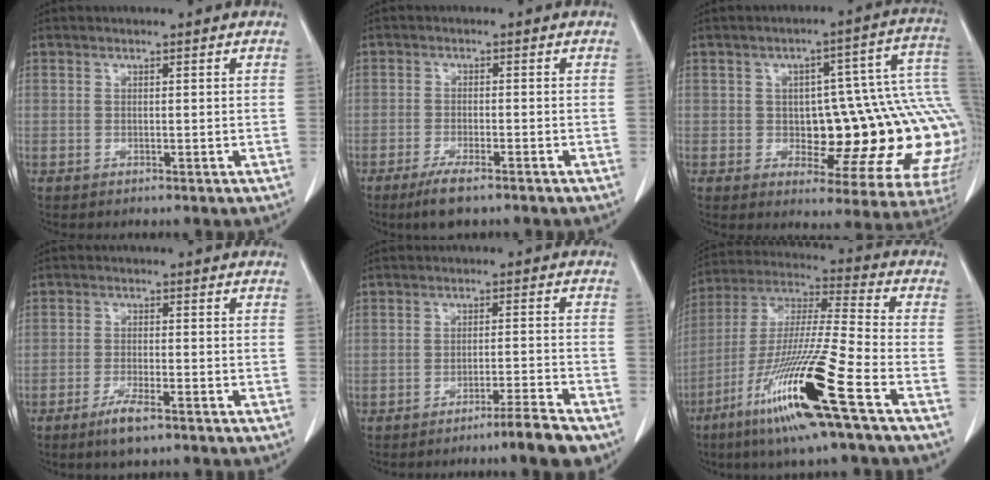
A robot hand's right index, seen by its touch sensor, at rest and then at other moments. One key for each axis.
{"total": 4.6, "fx": -3.3, "fy": 0.8, "fz": 3.1, "tx": -0.059, "ty": -0.008, "tz": -0.055}
{"total": 20.4, "fx": -0.6, "fy": 6.9, "fz": 19.2, "tx": -0.161, "ty": 0.040, "tz": 0.008}
{"total": 4.1, "fx": -2.8, "fy": 0.5, "fz": 2.9, "tx": -0.058, "ty": -0.005, "tz": -0.050}
{"total": 5.9, "fx": -4.7, "fy": -0.8, "fz": 3.3, "tx": -0.038, "ty": -0.011, "tz": -0.077}
{"total": 19.1, "fx": -9.6, "fy": -0.7, "fz": 16.5, "tx": -0.357, "ty": -0.049, "tz": -0.188}